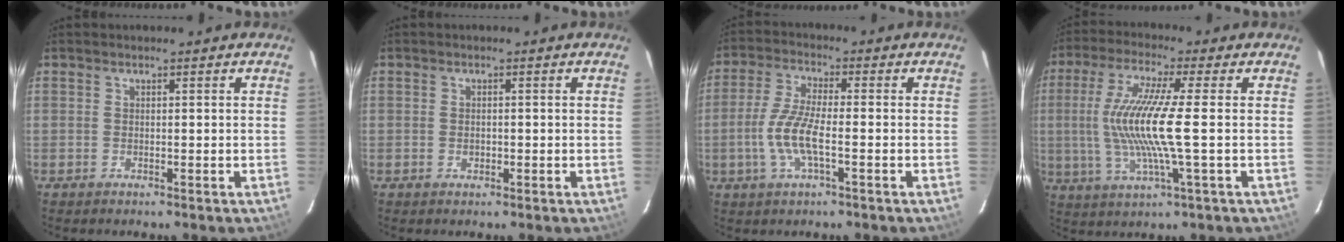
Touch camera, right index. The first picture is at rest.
{"total": 1.2, "force": [-0.3, 0.9, 0.7], "torque": [-0.013, 0.002, -0.005]}
{"total": 8.5, "force": [-2.2, 1.9, 7.9], "torque": [-0.172, -0.001, -0.046]}
{"total": 13.1, "force": [-0.4, 0.2, 13.1], "torque": [-0.260, -0.008, -0.005]}